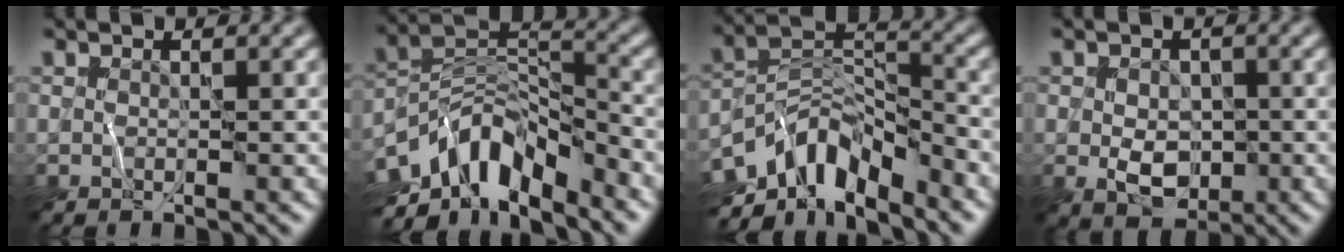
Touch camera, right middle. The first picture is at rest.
{"total": 9.3, "force": [-5.8, 4.1, 6.0], "torque": [-0.094, 0.004, -0.118]}
{"total": 8.3, "force": [-5.5, 3.7, 5.0], "torque": [-0.072, 0.000, -0.112]}
{"total": 3.5, "force": [-0.4, 2.6, 2.4], "torque": [-0.037, -0.007, -0.007]}